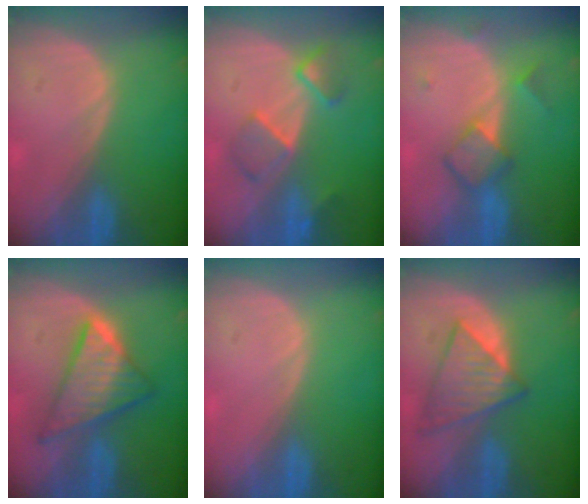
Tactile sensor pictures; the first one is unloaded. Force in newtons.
{"total": 5.6, "press": 5.6, "slide": 0.6}
{"total": 5.0, "press": 5.0, "slide": 0.5}
{"total": 9.0, "press": 9.0, "slide": 0.7}
{"total": 0.0}
{"total": 6.9, "press": 6.9, "slide": 1.0}